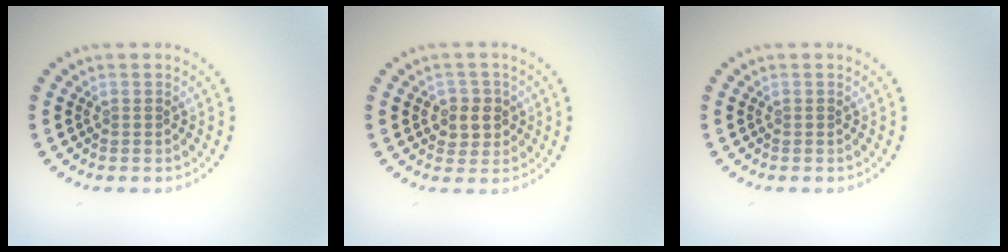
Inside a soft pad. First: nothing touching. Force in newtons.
{"total": 2.4, "press": 2.2, "slide": 0.7}
{"total": 0.0}